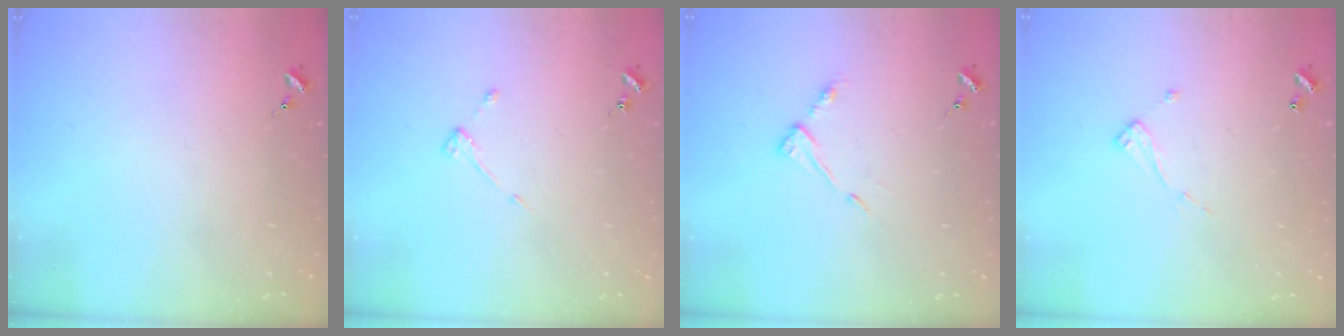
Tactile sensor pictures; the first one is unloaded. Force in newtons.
{"total": 2.9, "press": 2.9, "slide": 0.5}
{"total": 5.6, "press": 5.6, "slide": 0.3}
{"total": 6.9, "press": 6.9, "slide": 0.3}